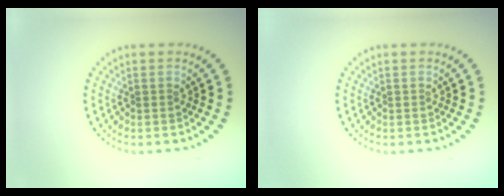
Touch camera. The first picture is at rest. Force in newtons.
{"total": 0.0}